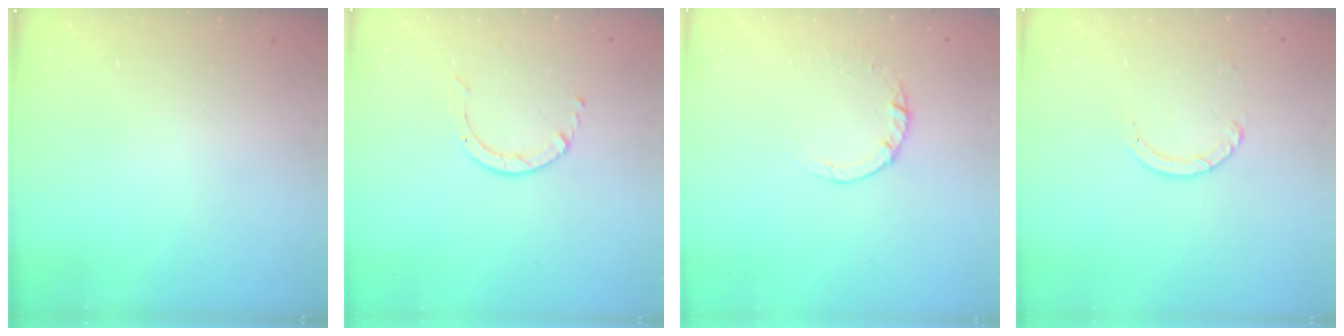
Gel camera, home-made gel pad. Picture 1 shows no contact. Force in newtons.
{"total": 2.5, "press": 2.4, "slide": 0.3}
{"total": 2.5, "press": 2.5, "slide": 0.2}
{"total": 2.7, "press": 2.7, "slide": 0.3}